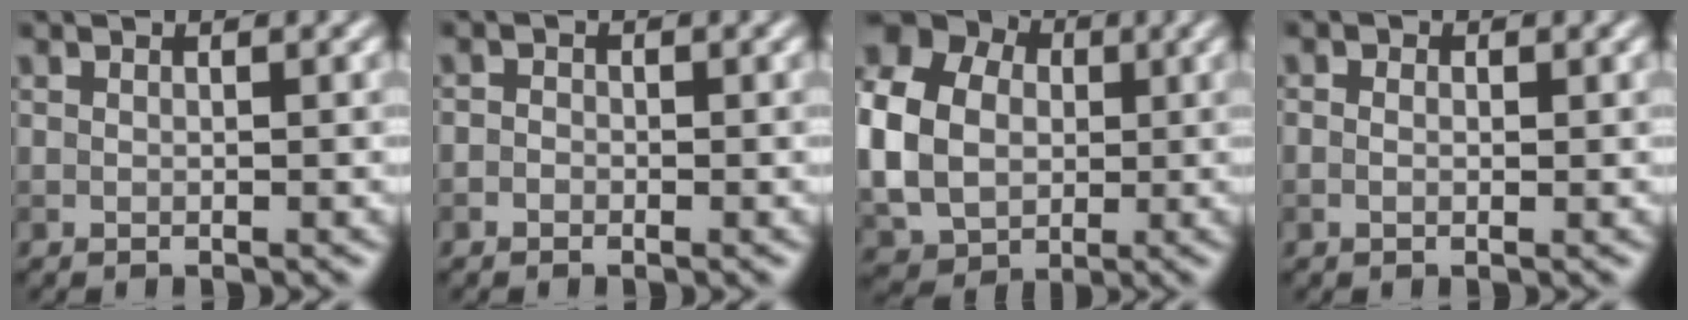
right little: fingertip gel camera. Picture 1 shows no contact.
{"total": 0.9, "force": [-0.4, 0.7, 0.3], "torque": [0.000, -0.002, -0.015]}
{"total": 12.1, "force": [0.8, 10.1, 6.6], "torque": [-0.142, 0.012, -0.007]}
{"total": 2.1, "force": [0.8, 1.4, 1.3], "torque": [-0.012, 0.015, -0.017]}